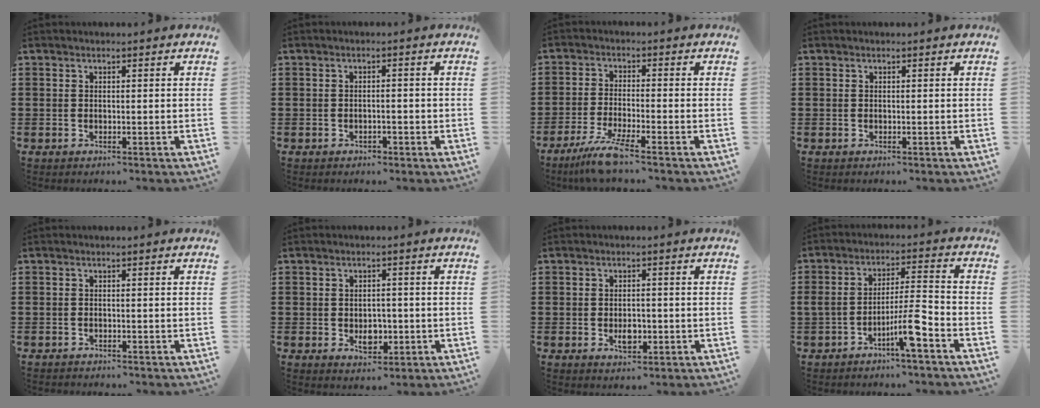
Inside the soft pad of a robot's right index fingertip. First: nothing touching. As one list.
[{"total": 1.2, "force": [-0.8, 0.7, 0.7], "torque": [-0.016, 0.000, -0.016]}, {"total": 5.4, "force": [-4.0, -0.1, 3.6], "torque": [-0.086, -0.021, -0.075]}, {"total": 0.0}, {"total": 0.7, "force": [-0.7, 0.1, 0.1], "torque": [-0.002, -0.001, -0.015]}, {"total": 3.8, "force": [-0.8, 2.5, 2.7], "torque": [-0.044, 0.000, -0.015]}, {"total": 3.0, "force": [-0.7, 1.7, 2.4], "torque": [-0.038, -0.001, -0.013]}, {"total": 8.0, "force": [-4.4, 1.4, 6.6], "torque": [-0.118, 0.006, -0.080]}]